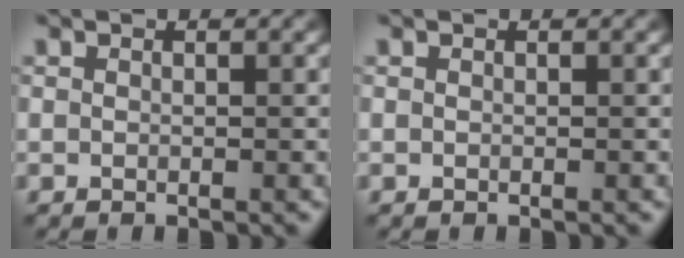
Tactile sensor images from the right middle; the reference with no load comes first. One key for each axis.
{"total": 0.0}